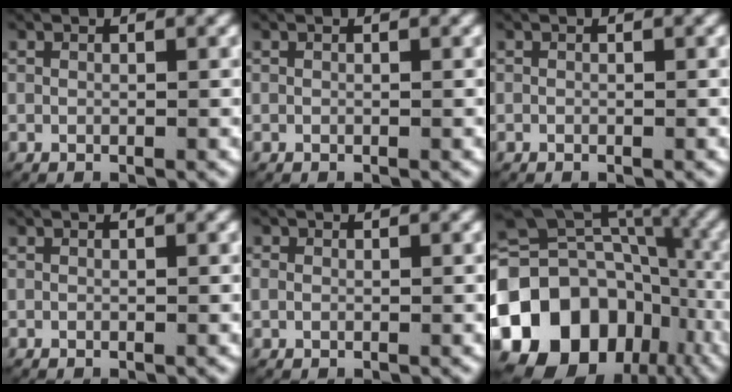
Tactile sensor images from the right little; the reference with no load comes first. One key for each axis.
{"total": 0.0}
{"total": 0.0}
{"total": 0.0}
{"total": 0.9, "fx": -0.1, "fy": 0.8, "fz": 0.3, "tx": -0.008, "ty": 0.001, "tz": -0.001}
{"total": 20.3, "fx": -5.2, "fy": 16.2, "fz": 11.1, "tx": -0.216, "ty": -0.040, "tz": -0.075}